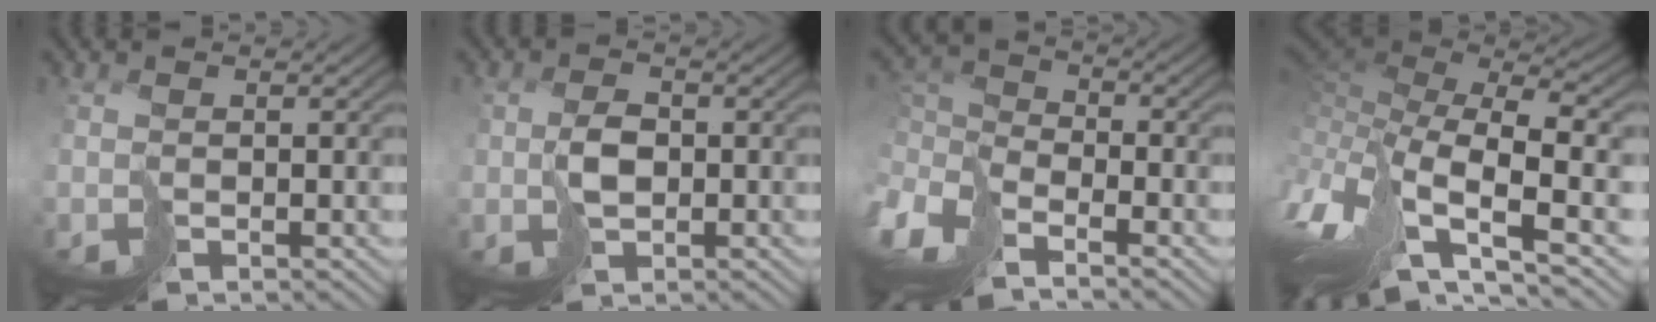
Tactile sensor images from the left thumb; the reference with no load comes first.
{"total": 2.9, "force": [0.2, 2.0, 2.0], "torque": [-0.039, 0.002, 0.011]}
{"total": 8.6, "force": [-4.3, 4.2, 6.1], "torque": [-0.178, -0.009, -0.087]}
{"total": 16.1, "force": [-4.0, 6.4, 14.2], "torque": [-0.343, -0.017, -0.025]}